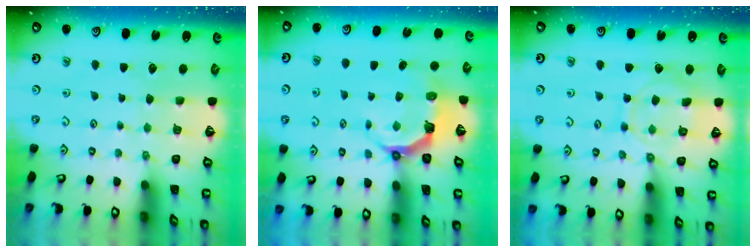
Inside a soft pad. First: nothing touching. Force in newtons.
{"total": 5.3, "press": 3.5, "slide": 4.0}
{"total": 10.7, "press": 10.7, "slide": 0.9}